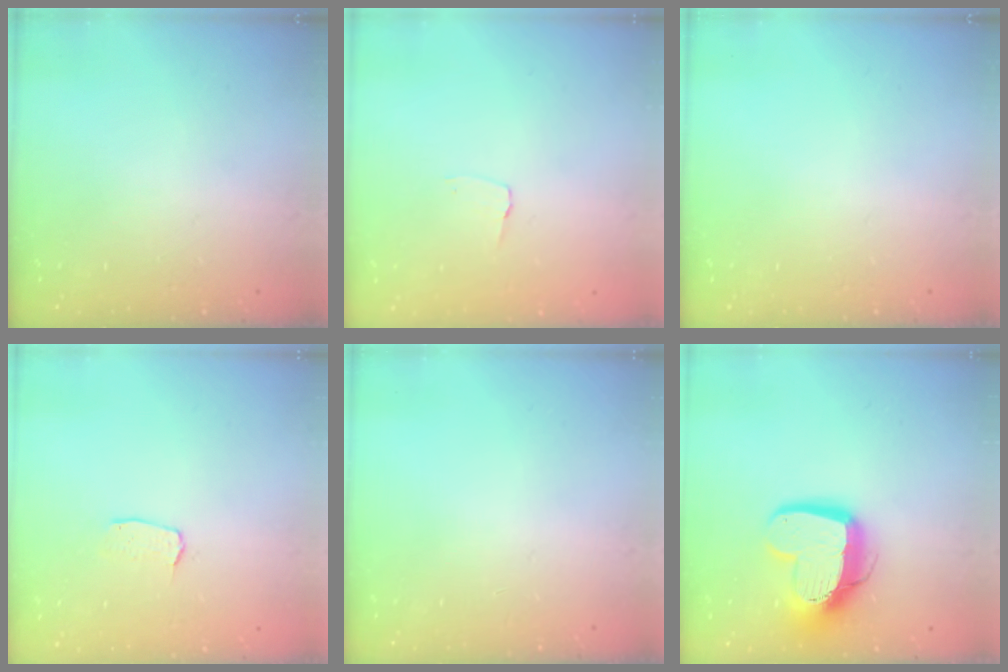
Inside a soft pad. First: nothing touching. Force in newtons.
{"total": 2.6, "press": 2.6, "slide": 0.2}
{"total": 0.0}
{"total": 2.9, "press": 2.9, "slide": 0.2}
{"total": 0.0}
{"total": 14.0, "press": 13.9, "slide": 1.7}